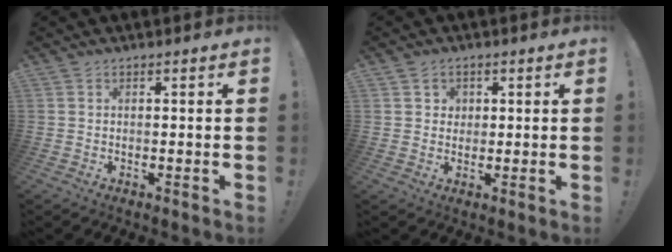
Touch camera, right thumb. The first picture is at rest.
{"total": 3.2, "force": [1.4, 2.8, 0.5], "torque": [-0.004, -0.005, 0.023]}